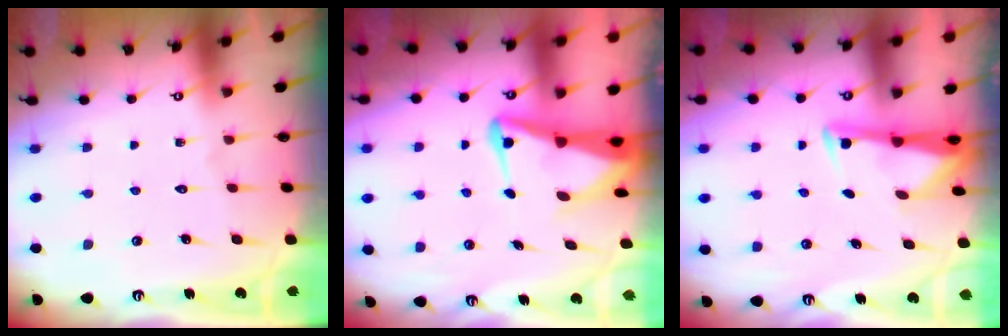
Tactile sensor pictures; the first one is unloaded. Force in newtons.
{"total": 6.0, "press": 6.0, "slide": 0.7}
{"total": 2.9, "press": 2.9, "slide": 0.4}